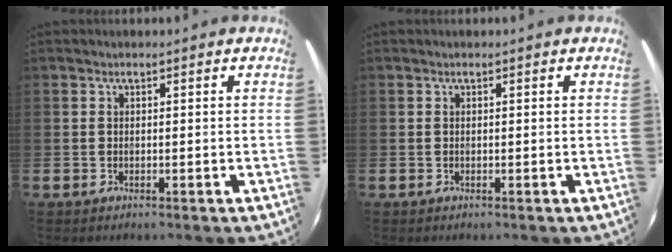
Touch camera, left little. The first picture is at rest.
{"total": 0.0}